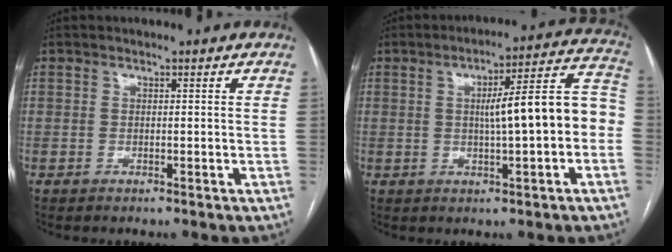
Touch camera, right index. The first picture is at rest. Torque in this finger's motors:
{"motor_torque": [0.62, -0.09, 0.32, 0.11]}